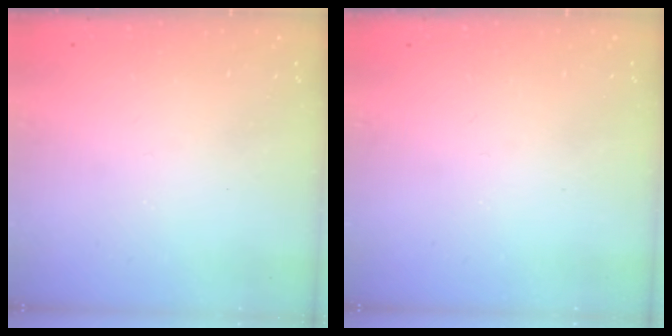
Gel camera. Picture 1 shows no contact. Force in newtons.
{"total": 0.0}